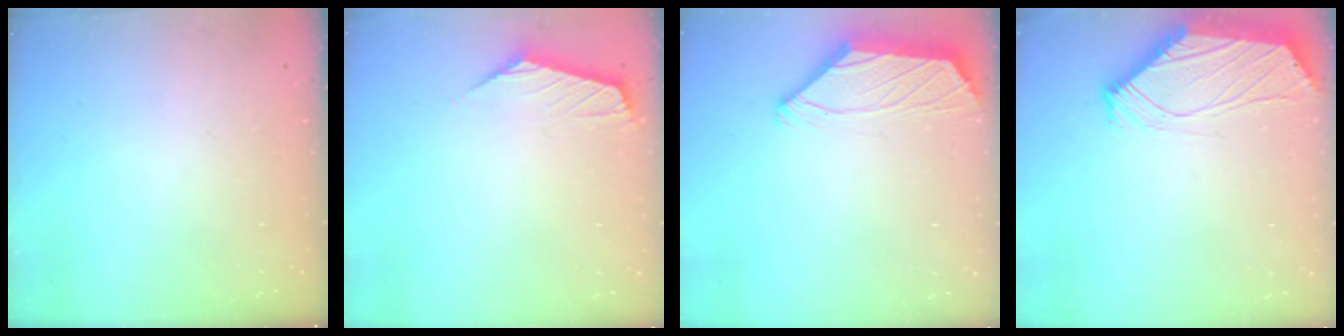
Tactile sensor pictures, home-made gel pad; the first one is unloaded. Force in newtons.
{"total": 0.9, "press": 0.9, "slide": 0.2}
{"total": 1.8, "press": 1.6, "slide": 0.7}
{"total": 1.0, "press": 0.8, "slide": 0.5}